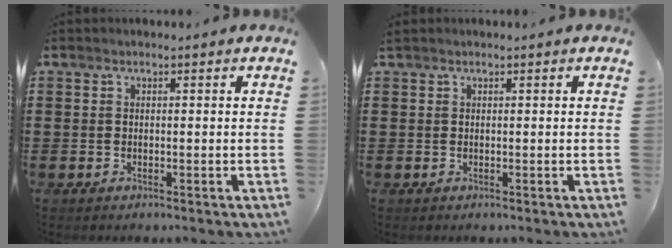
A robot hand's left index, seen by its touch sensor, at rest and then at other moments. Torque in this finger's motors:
{"motor_torque": [0.51, -0.62, 0.07, 0.00]}